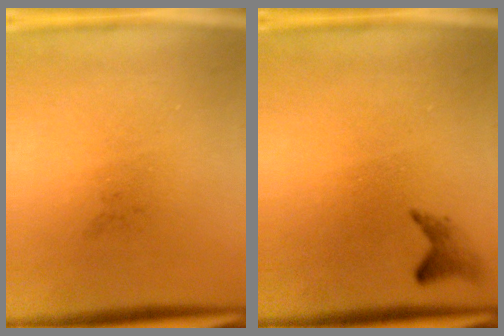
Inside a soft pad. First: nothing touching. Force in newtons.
{"total": 1.4}